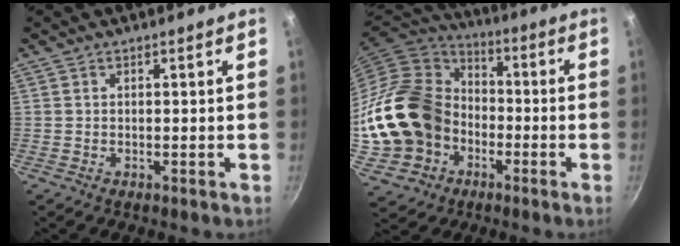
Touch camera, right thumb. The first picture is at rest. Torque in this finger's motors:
{"motor_torque": [2.08, 2.94, 0.20, -0.16, 0.44]}